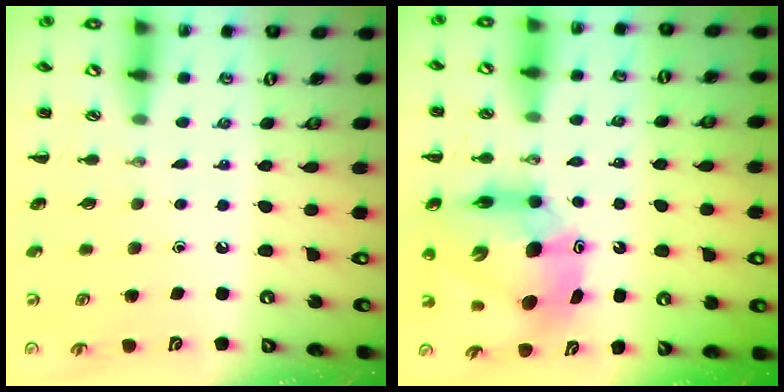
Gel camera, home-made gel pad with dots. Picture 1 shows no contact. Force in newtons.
{"total": 13.1, "press": 12.6, "slide": 3.8}